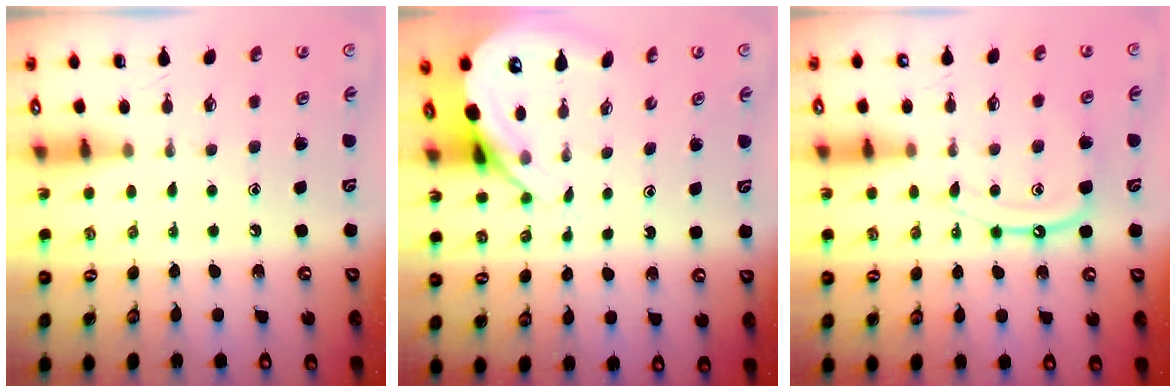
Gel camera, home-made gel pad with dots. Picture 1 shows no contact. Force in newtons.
{"total": 6.1, "press": 6.0, "slide": 0.8}
{"total": 11.4, "press": 11.4, "slide": 1.2}